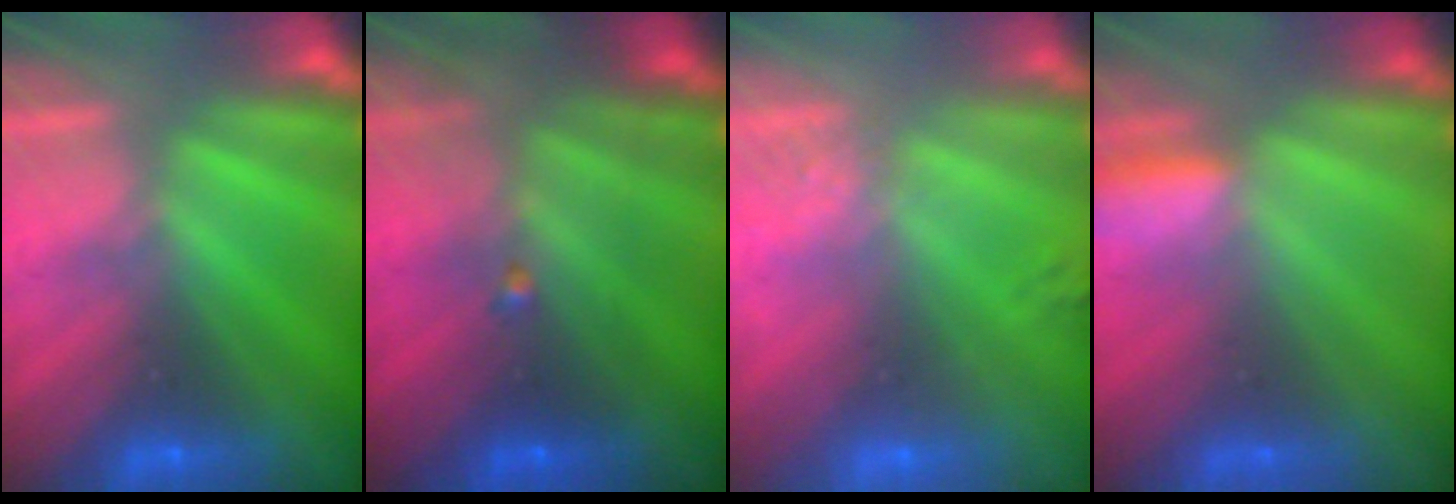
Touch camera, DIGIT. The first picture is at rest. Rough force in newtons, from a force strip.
{"total": 7.5}
{"total": 2.6}
{"total": 2.9}